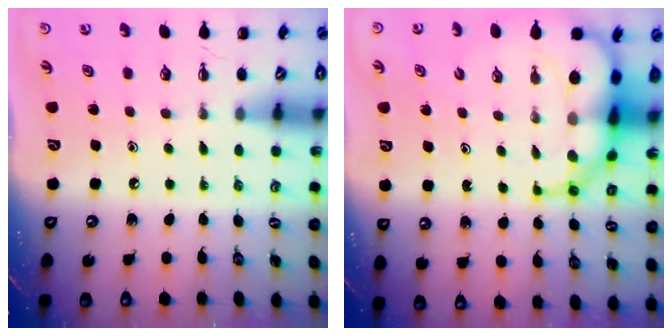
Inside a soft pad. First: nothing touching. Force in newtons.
{"total": 9.7, "press": 9.3, "slide": 2.7}